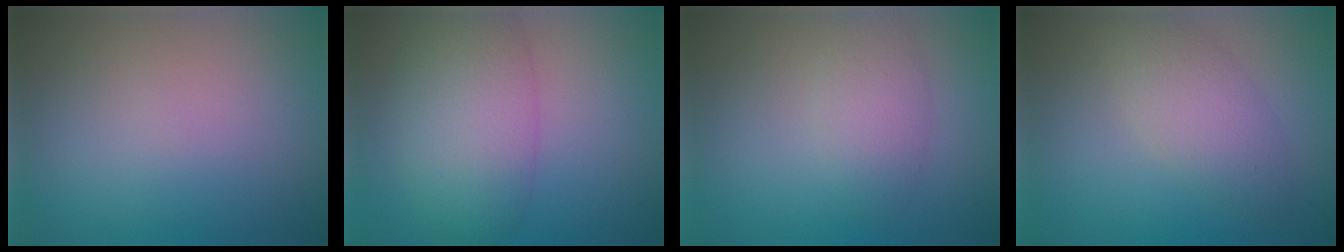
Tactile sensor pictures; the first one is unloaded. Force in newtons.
{"total": 7.2, "press": 7.2, "slide": 0.4}
{"total": 2.6, "press": 2.6, "slide": 0.0}
{"total": 3.6, "press": 3.5, "slide": 0.2}